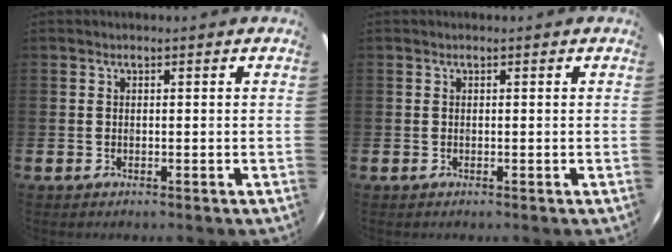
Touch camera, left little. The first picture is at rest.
{"total": 0.0}